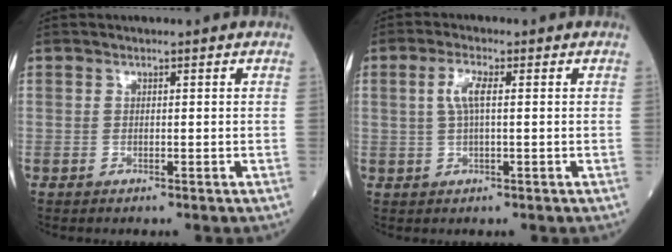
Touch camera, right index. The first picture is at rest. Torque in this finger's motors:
{"motor_torque": [0.39, 0.10, 0.31, 0.10]}